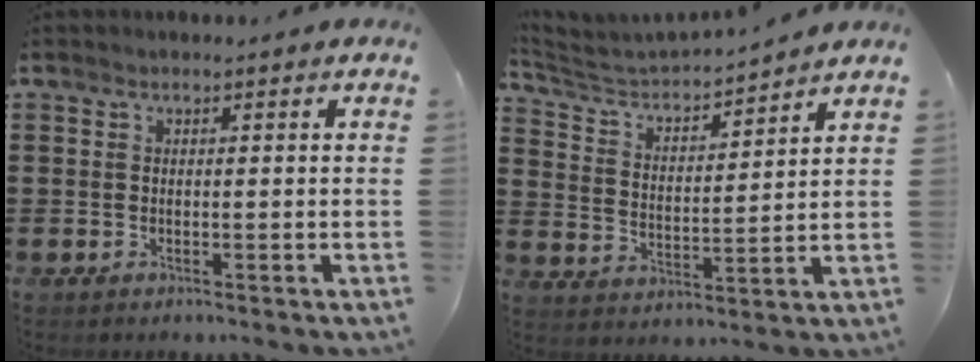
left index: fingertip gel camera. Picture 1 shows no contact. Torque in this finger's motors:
{"motor_torque": [0.07, 0.16, 0.05, 0.02]}